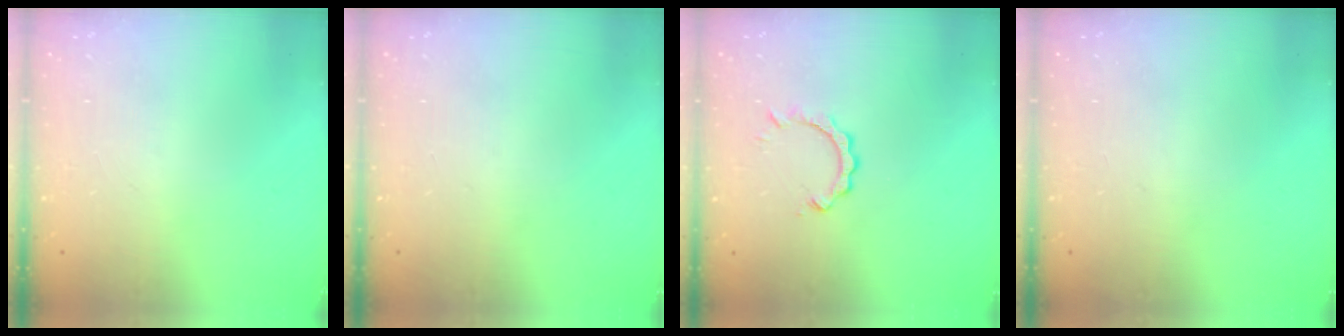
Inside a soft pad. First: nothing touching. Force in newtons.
{"total": 0.0}
{"total": 2.3, "press": 2.3, "slide": 0.2}
{"total": 0.0}